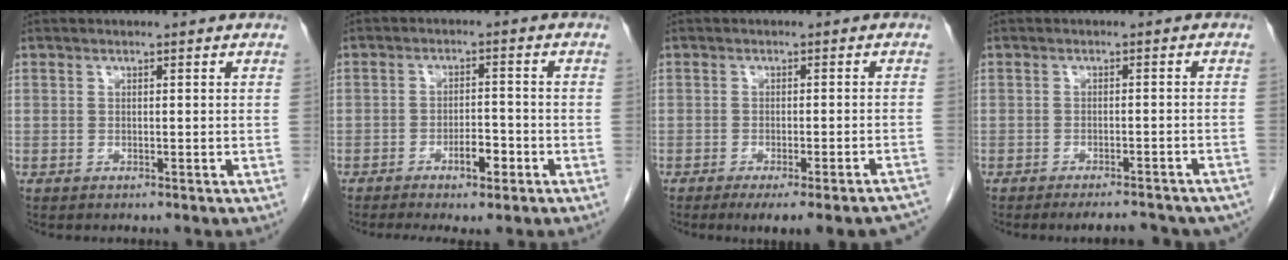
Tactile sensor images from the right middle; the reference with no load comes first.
{"total": 4.9, "force": [-2.7, 1.2, 3.9], "torque": [-0.070, -0.002, -0.041]}
{"total": 13.7, "force": [-12.0, 1.2, 6.5], "torque": [-0.031, 0.001, -0.140]}
{"total": 11.1, "force": [-10.1, 1.9, 4.1], "torque": [-0.042, 0.002, -0.110]}